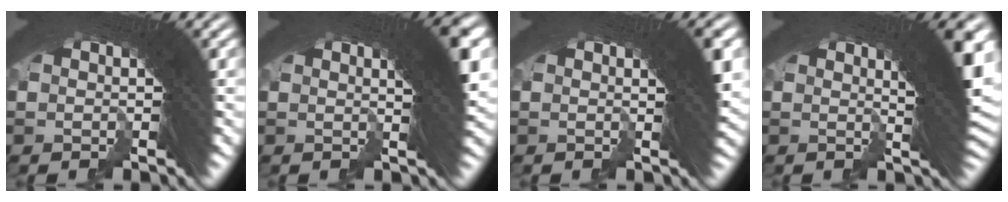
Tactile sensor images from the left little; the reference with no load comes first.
{"total": 5.6, "force": [1.6, 1.0, 5.3], "torque": [-0.058, 0.007, 0.022]}
{"total": 3.3, "force": [1.0, 0.4, 3.2], "torque": [-0.035, 0.005, 0.013]}
{"total": 6.2, "force": [1.7, 1.1, 5.8], "torque": [-0.063, 0.009, 0.021]}